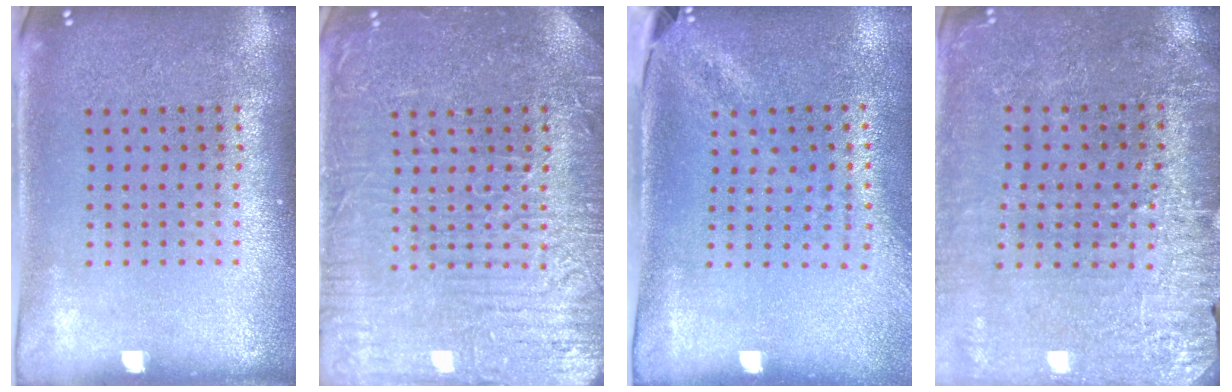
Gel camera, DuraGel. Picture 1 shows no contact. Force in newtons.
{"total": 6.4, "press": 6.4, "slide": 0.9}
{"total": 1.8, "press": 1.4, "slide": 1.2}
{"total": 2.9, "press": 2.9, "slide": 0.4}